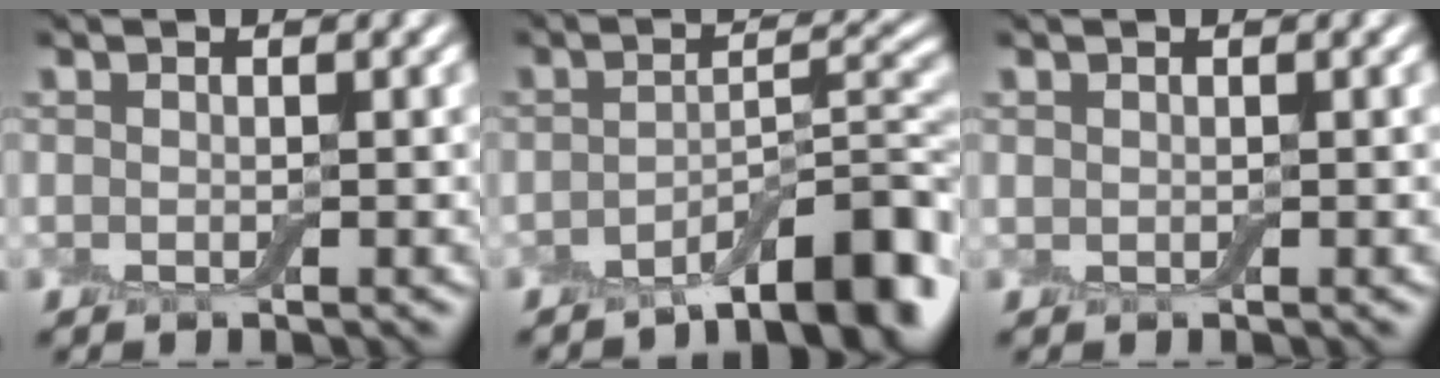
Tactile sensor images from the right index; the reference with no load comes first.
{"total": 8.0, "force": [-5.2, 2.1, 5.7], "torque": [-0.070, 0.012, -0.082]}
{"total": 0.0}